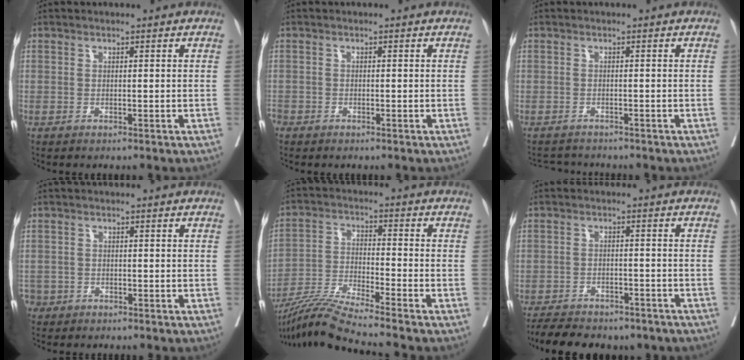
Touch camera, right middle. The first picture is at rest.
{"total": 2.1, "force": [-1.4, 1.5, 0.4], "torque": [-0.014, 0.001, -0.029]}
{"total": 2.7, "force": [-2.6, 0.6, -0.2], "torque": [0.005, -0.010, -0.044]}
{"total": 2.6, "force": [-1.5, 2.1, 0.0], "torque": [-0.001, 0.007, -0.031]}
{"total": 10.0, "force": [-9.0, -2.5, 3.3], "torque": [-0.067, -0.017, -0.173]}
{"total": 12.4, "force": [-10.1, 5.0, 5.2], "torque": [-0.100, 0.001, -0.134]}